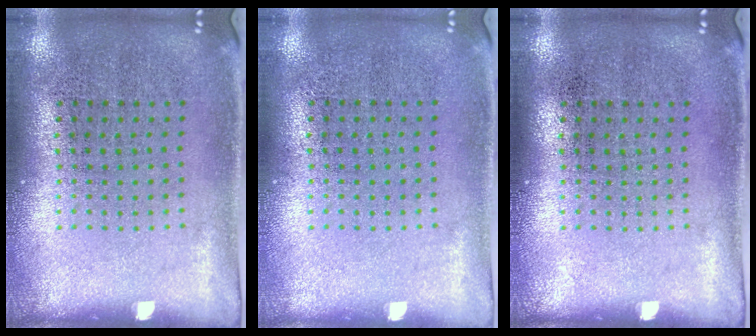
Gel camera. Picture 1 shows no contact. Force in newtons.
{"total": 0.0}
{"total": 0.0}